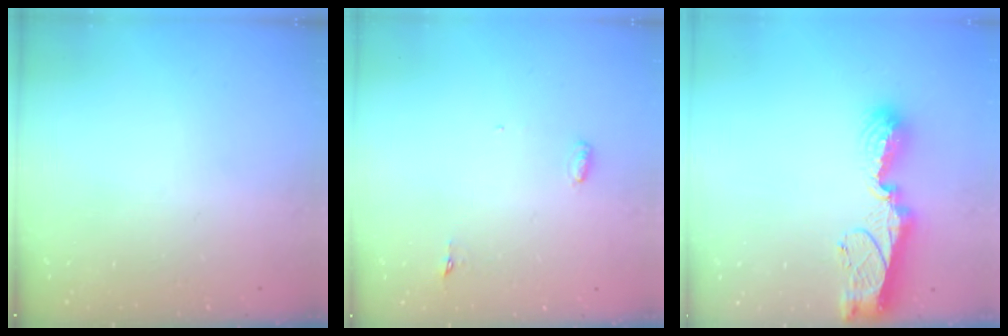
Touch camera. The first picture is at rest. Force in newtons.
{"total": 3.0, "press": 2.8, "slide": 0.9}
{"total": 11.3, "press": 11.2, "slide": 1.0}